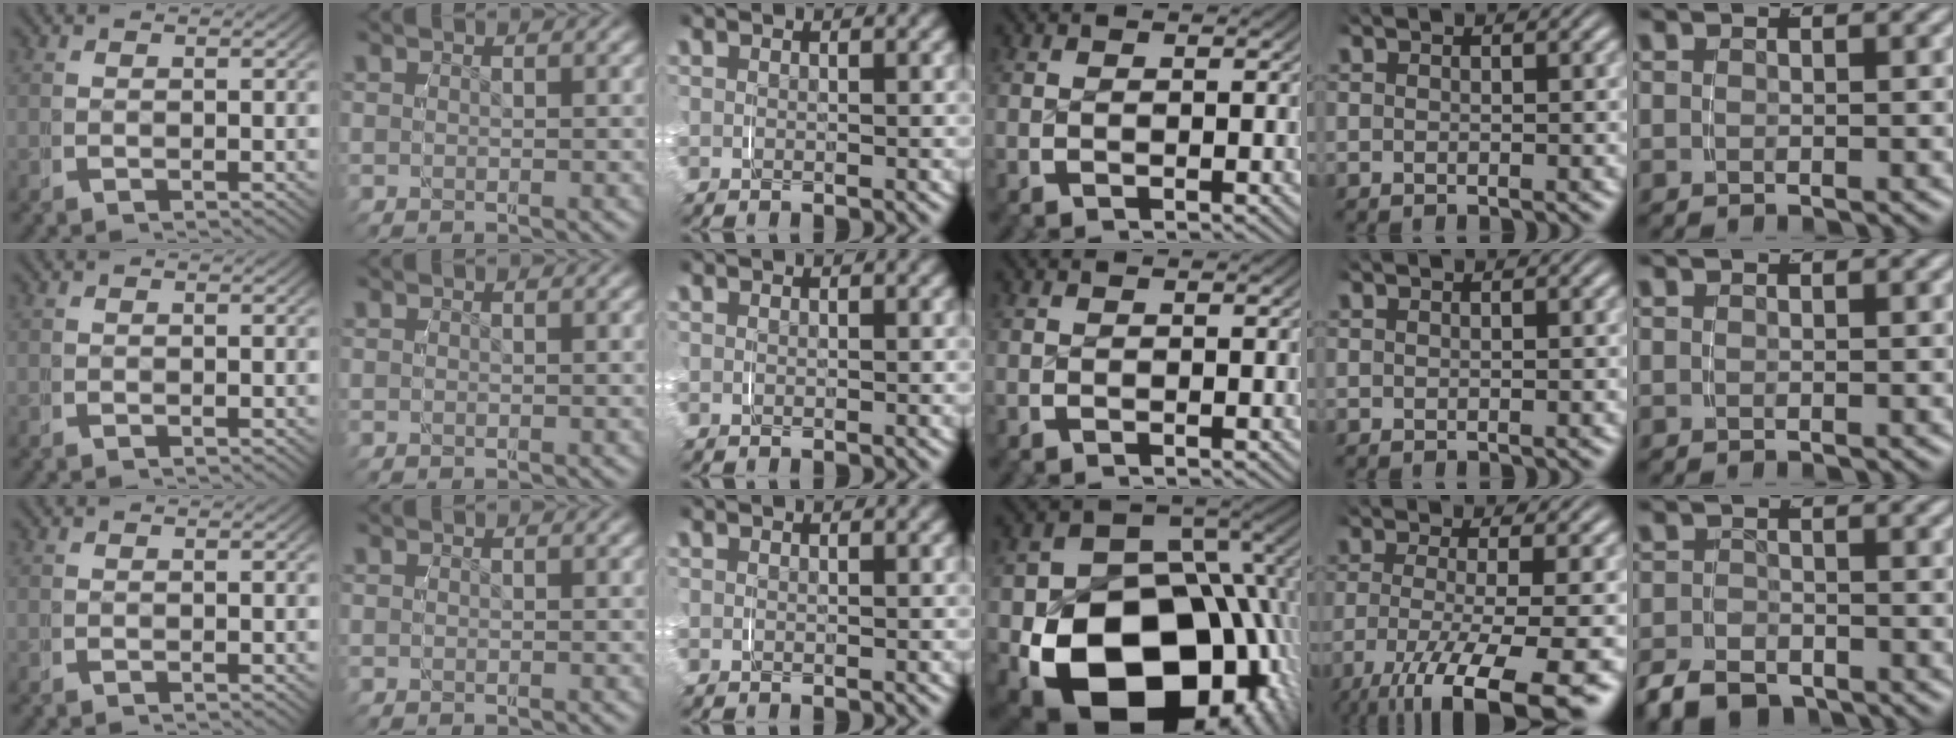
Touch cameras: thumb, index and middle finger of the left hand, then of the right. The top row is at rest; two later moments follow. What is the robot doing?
{"motion": "grasp_and_lifting", "object": "paper plate"}